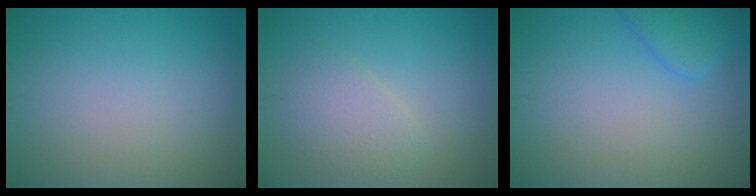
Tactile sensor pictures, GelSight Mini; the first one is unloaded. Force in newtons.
{"total": 2.6, "press": 2.6, "slide": 0.2}
{"total": 2.5, "press": 2.5, "slide": 0.2}